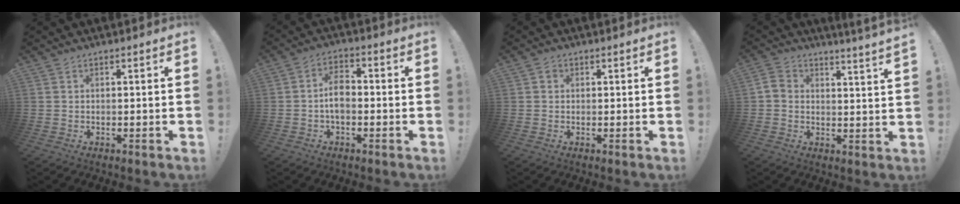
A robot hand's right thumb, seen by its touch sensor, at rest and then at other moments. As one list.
[{"total": 6.7, "force": [-1.1, 4.2, 5.2], "torque": [-0.094, 0.008, -0.021]}, {"total": 1.2, "force": [0.4, 1.1, 0.3], "torque": [-0.004, 0.003, 0.007]}, {"total": 4.4, "force": [3.3, 1.3, 2.7], "torque": [-0.050, -0.023, 0.059]}]